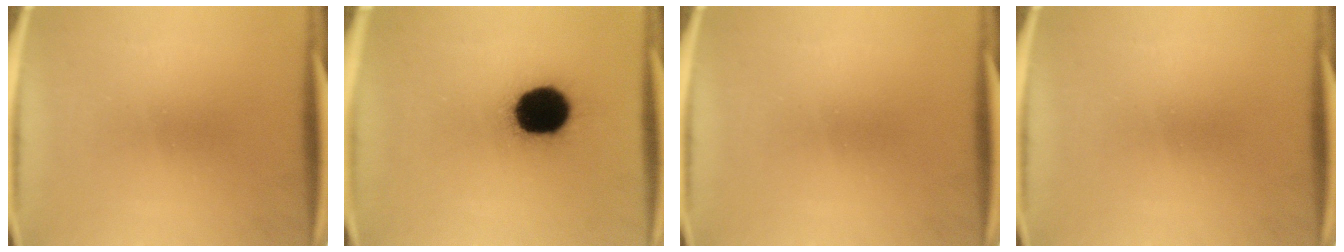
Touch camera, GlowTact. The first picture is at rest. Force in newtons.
{"total": 18.5}
{"total": 0.0}
{"total": 0.0}